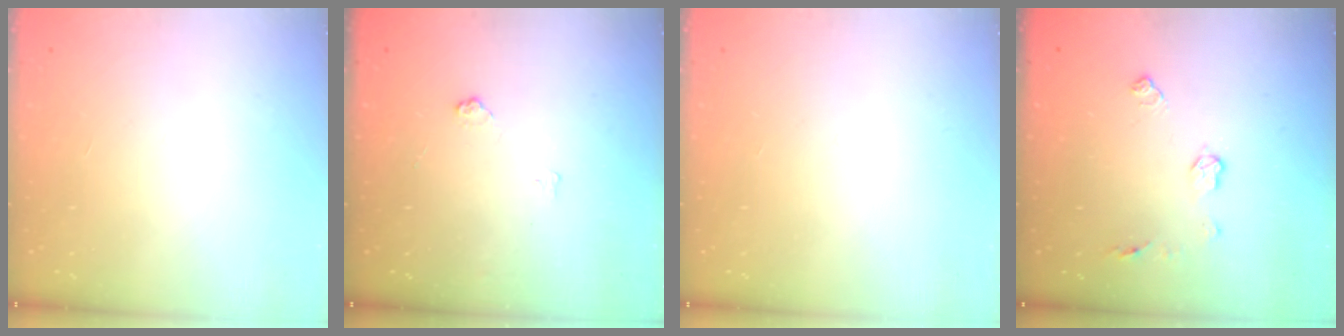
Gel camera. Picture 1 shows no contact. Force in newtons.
{"total": 4.0, "press": 4.0, "slide": 0.5}
{"total": 0.0}
{"total": 6.3, "press": 6.3, "slide": 0.3}